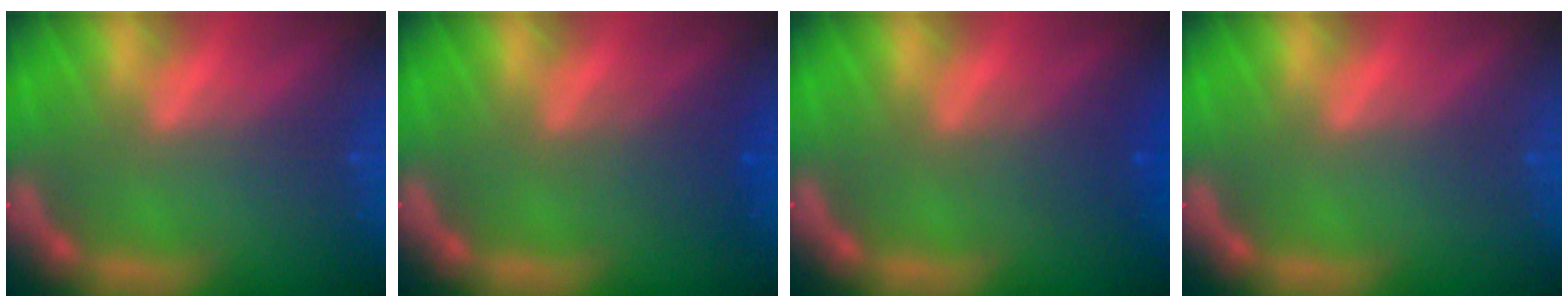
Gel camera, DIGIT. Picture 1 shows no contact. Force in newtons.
{"total": 2.4}
{"total": 2.4}
{"total": 0.0}